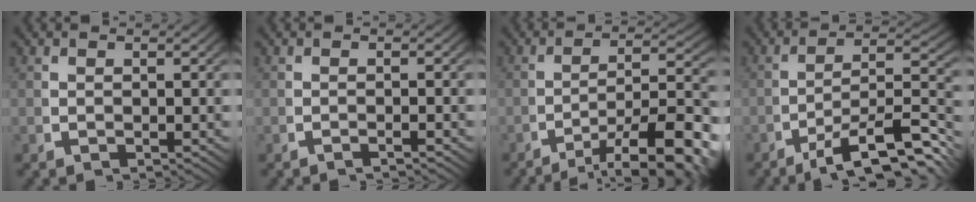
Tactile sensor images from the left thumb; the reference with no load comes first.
{"total": 0.9, "force": [-0.8, -0.1, 0.4], "torque": [-0.007, 0.005, -0.018]}
{"total": 11.1, "force": [-4.8, 5.2, 8.5], "torque": [-0.131, -0.043, -0.049]}
{"total": 9.6, "force": [-4.3, 4.5, 7.3], "torque": [-0.120, -0.032, -0.047]}